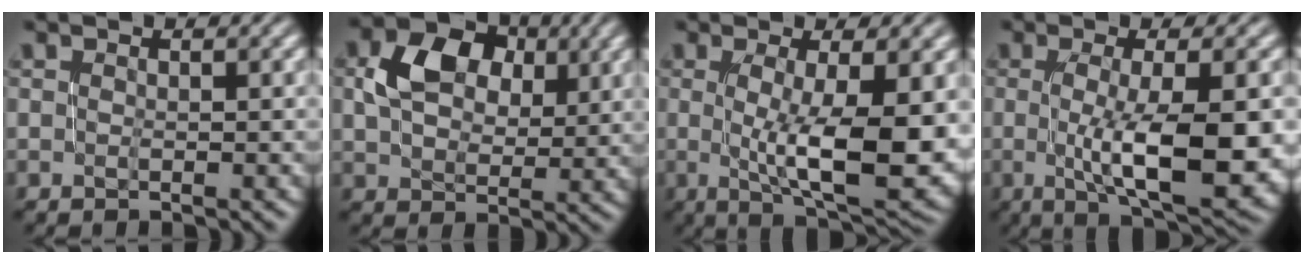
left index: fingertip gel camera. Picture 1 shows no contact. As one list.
[{"total": 6.7, "force": [2.4, 4.8, 4.1], "torque": [-0.079, 0.007, 0.042]}, {"total": 9.1, "force": [-0.6, 2.6, 8.7], "torque": [-0.131, -0.014, -0.001]}, {"total": 9.2, "force": [-1.1, 2.7, 8.8], "torque": [-0.139, -0.015, -0.009]}]